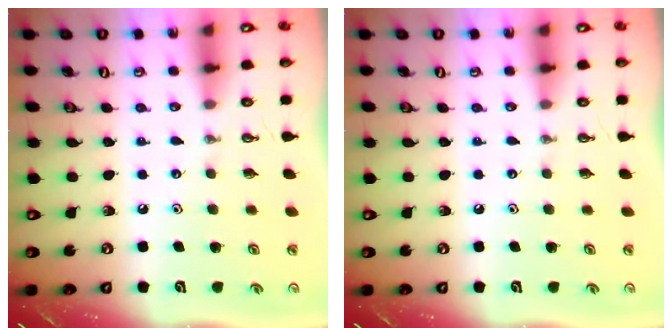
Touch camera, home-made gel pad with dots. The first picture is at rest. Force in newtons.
{"total": 0.0}